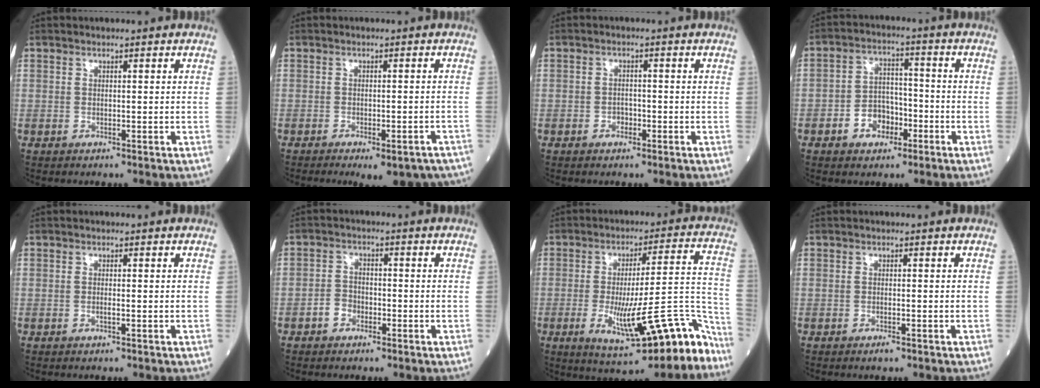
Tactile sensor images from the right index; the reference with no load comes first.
{"total": 8.8, "force": [-6.8, 2.5, 4.8], "torque": [-0.049, -0.002, -0.083]}
{"total": 1.7, "force": [-0.8, 1.2, 0.9], "torque": [-0.011, 0.006, -0.013]}
{"total": 6.3, "force": [-2.8, 4.4, 3.5], "torque": [-0.065, 0.019, -0.047]}
{"total": 0.7, "force": [-0.2, 0.0, 0.7], "torque": [-0.015, 0.000, -0.005]}
{"total": 2.8, "force": [-1.4, 2.1, 1.2], "torque": [-0.018, 0.007, -0.030]}
{"total": 16.8, "force": [-9.0, 3.0, 13.8], "torque": [-0.157, 0.023, -0.123]}
{"total": 1.1, "force": [-0.7, 0.2, 0.9], "torque": [-0.019, -0.003, -0.011]}